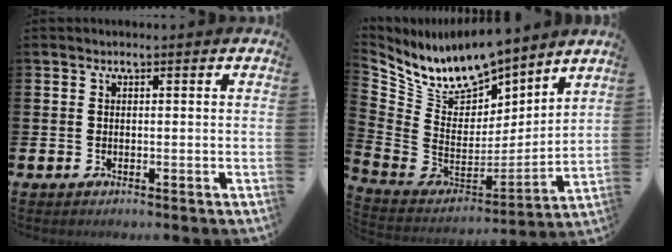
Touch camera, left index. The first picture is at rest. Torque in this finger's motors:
{"motor_torque": [1.30, -0.84, 0.14, 0.06]}